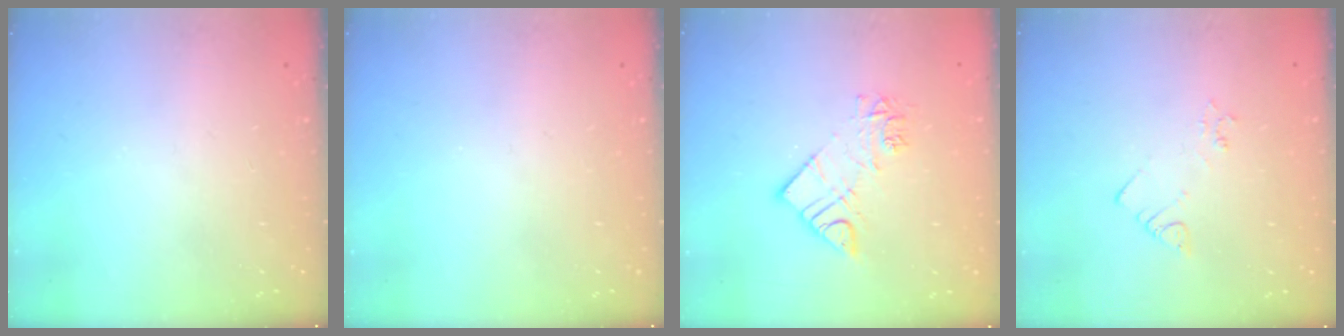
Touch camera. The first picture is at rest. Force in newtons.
{"total": 0.0}
{"total": 10.5, "press": 10.4, "slide": 1.1}
{"total": 3.4, "press": 3.4, "slide": 0.5}